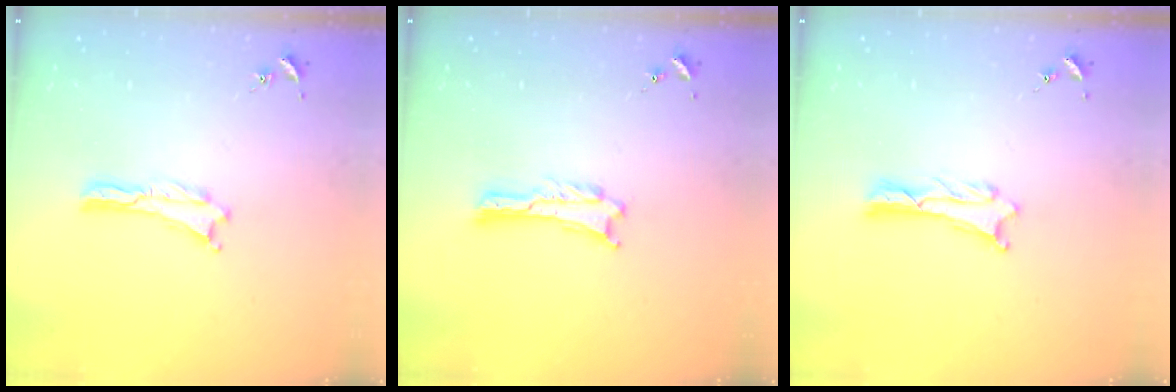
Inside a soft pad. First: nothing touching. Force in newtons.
{"total": 0.0}
{"total": 1.2, "press": 1.2, "slide": 0.0}